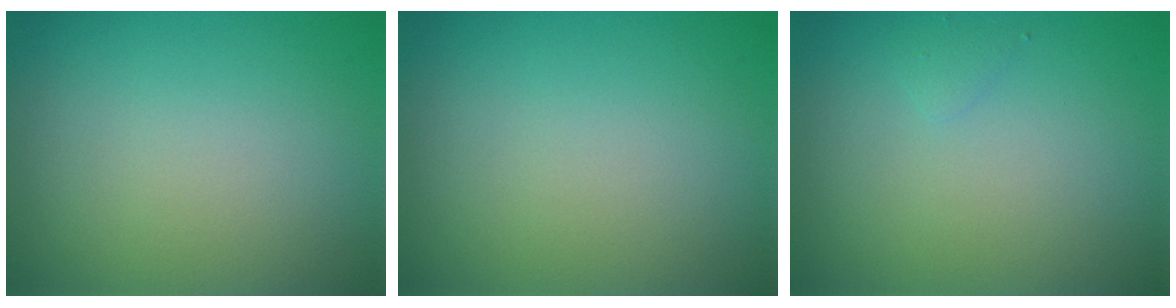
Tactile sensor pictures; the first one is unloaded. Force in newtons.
{"total": 0.0}
{"total": 0.6, "press": 0.6, "slide": 0.0}